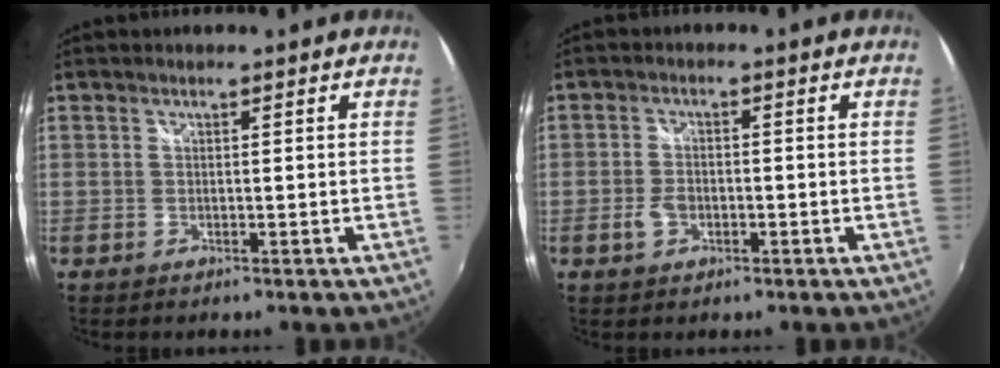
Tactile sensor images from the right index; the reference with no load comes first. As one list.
[{"total": 3.1, "force": [-1.2, 2.0, 2.1], "torque": [-0.050, 0.006, -0.019]}]